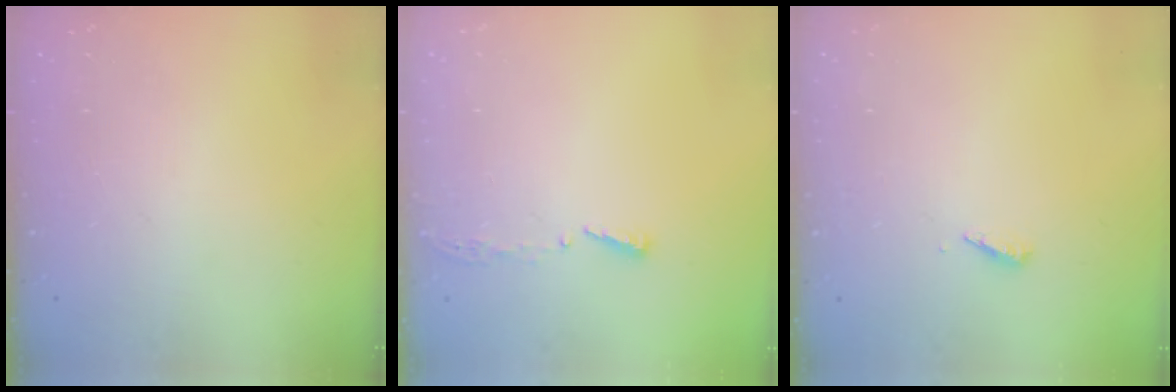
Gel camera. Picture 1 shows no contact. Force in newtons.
{"total": 3.8, "press": 3.8, "slide": 0.4}
{"total": 2.8, "press": 2.8, "slide": 0.2}